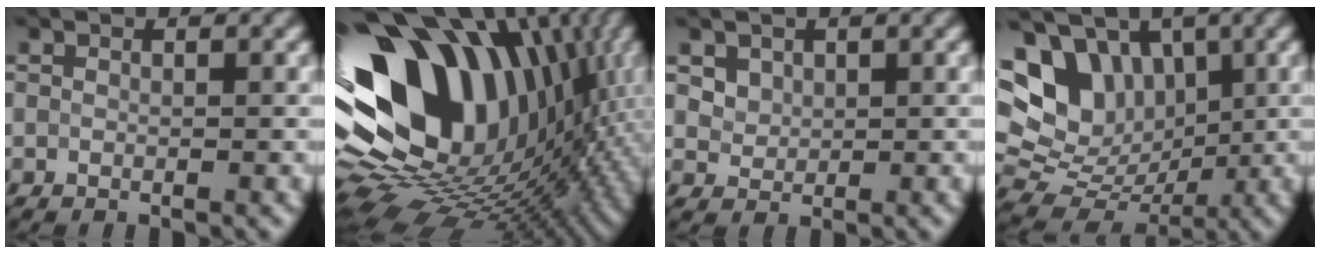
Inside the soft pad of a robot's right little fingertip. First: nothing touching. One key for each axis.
{"total": 19.0, "fx": 3.1, "fy": 12.9, "fz": 13.5, "tx": -0.238, "ty": -0.008, "tz": 0.066}
{"total": 4.4, "fx": 2.7, "fy": 3.0, "fz": 1.8, "tx": -0.045, "ty": 0.010, "tz": 0.042}
{"total": 15.1, "fx": 5.0, "fy": 11.9, "fz": 7.8, "tx": -0.170, "ty": 0.040, "tz": 0.076}